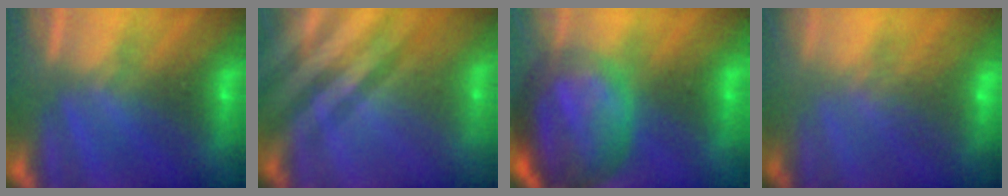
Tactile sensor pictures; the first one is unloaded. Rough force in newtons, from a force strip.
{"total": 2.4}
{"total": 8.6}
{"total": 8.7}